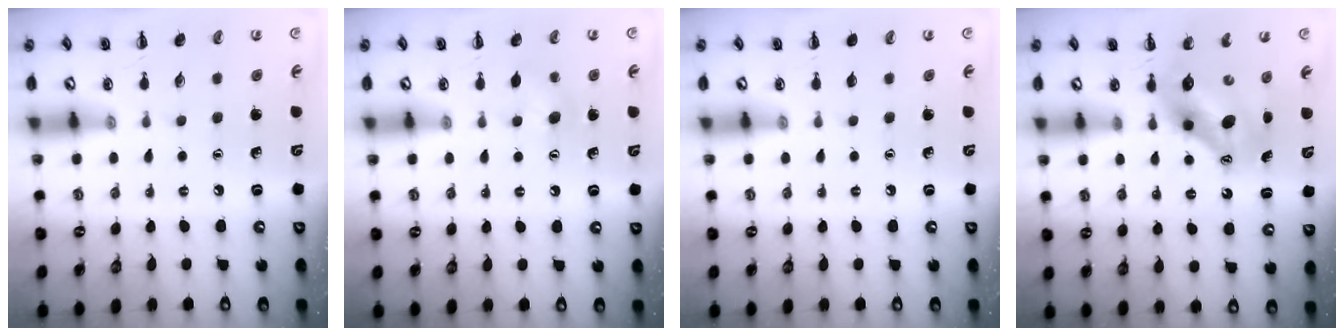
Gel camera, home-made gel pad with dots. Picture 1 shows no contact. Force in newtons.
{"total": 6.3, "press": 6.1, "slide": 1.5}
{"total": 0.0}
{"total": 7.4, "press": 7.1, "slide": 2.0}